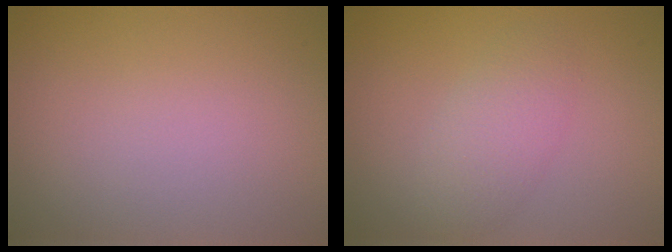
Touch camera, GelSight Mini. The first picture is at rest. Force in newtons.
{"total": 2.7, "press": 2.7, "slide": 0.1}